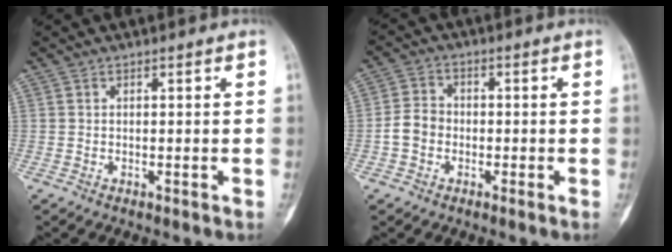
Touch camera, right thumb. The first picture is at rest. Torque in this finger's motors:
{"motor_torque": [0.54, 0.43, 0.38, -0.48, 0.02]}